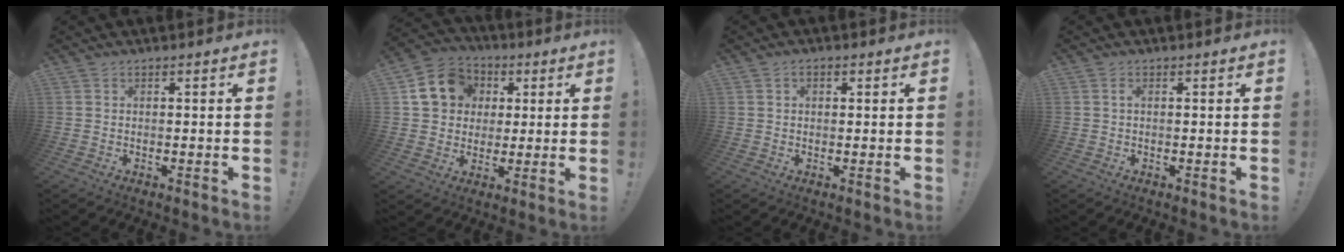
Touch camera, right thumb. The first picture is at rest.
{"total": 13.4, "force": [3.8, 11.6, 5.6], "torque": [-0.071, -0.003, 0.079]}
{"total": 1.5, "force": [0.3, 1.2, 1.0], "torque": [-0.012, 0.003, 0.004]}
{"total": 0.7, "force": [0.0, 0.1, 0.7], "torque": [-0.017, 0.003, -0.001]}